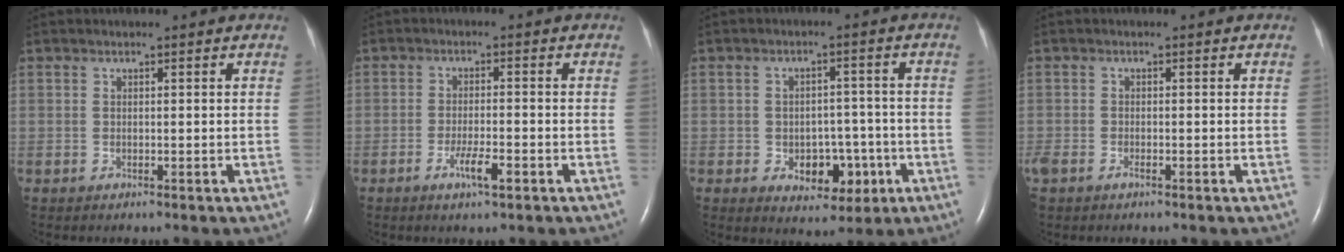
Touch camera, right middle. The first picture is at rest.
{"total": 3.7, "force": [-1.9, 0.5, 3.1], "torque": [-0.060, -0.002, -0.033]}
{"total": 6.8, "force": [-2.3, 4.5, 4.5], "torque": [-0.057, 0.013, -0.021]}
{"total": 3.2, "force": [-2.0, 1.7, 1.9], "torque": [-0.051, -0.006, -0.035]}